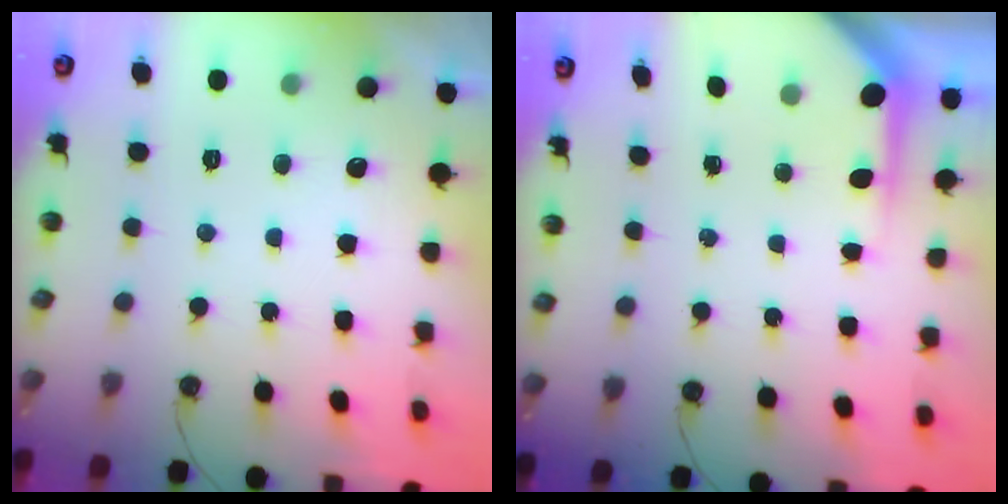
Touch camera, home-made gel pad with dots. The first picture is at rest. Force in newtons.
{"total": 3.8, "press": 3.8, "slide": 0.2}